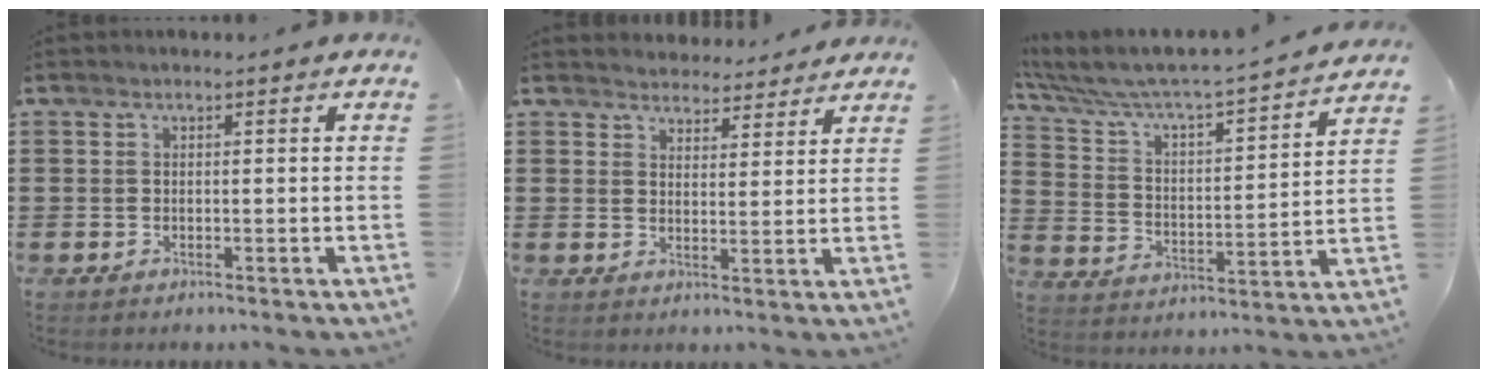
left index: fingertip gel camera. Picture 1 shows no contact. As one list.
[{"total": 3.8, "force": [3.7, 0.8, -0.4], "torque": [-0.008, -0.016, 0.067]}, {"total": 4.3, "force": [4.1, 0.3, 1.3], "torque": [-0.051, -0.043, 0.058]}]